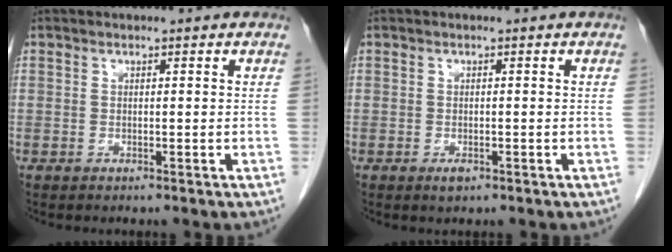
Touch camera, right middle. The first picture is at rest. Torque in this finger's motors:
{"motor_torque": [0.62, -0.40, 0.11, 0.03]}